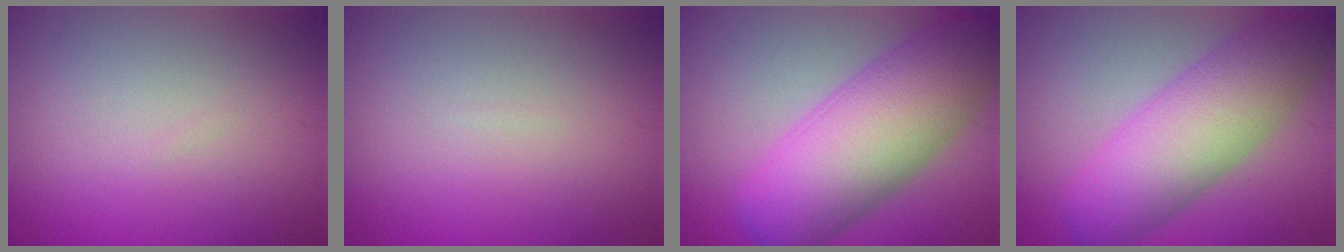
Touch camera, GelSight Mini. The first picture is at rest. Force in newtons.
{"total": 0.0}
{"total": 11.8, "press": 11.8, "slide": 0.4}
{"total": 9.5, "press": 9.5, "slide": 0.5}